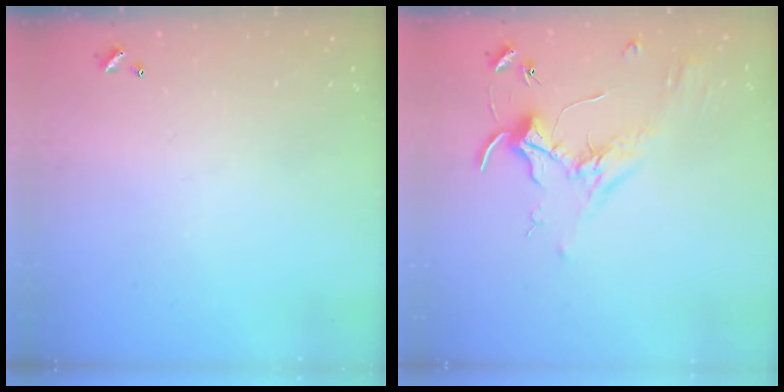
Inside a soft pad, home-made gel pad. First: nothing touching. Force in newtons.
{"total": 1.6, "press": 1.6, "slide": 0.4}